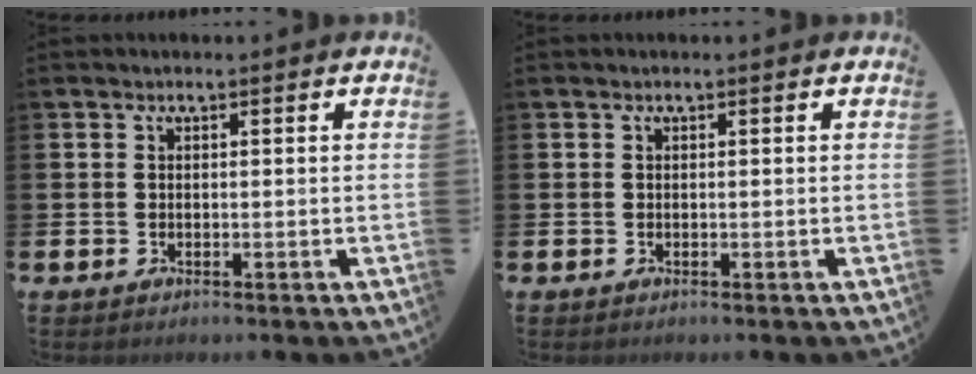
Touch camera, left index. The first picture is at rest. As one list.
[{"total": 0.0}]